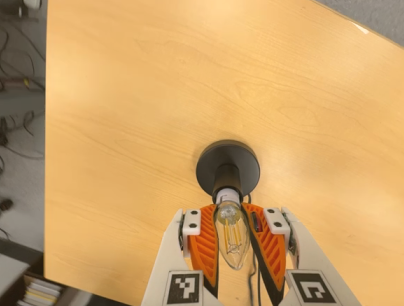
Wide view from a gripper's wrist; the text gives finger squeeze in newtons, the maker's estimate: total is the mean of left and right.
{"total": 20.3, "left": 21.9, "right": 18.6}